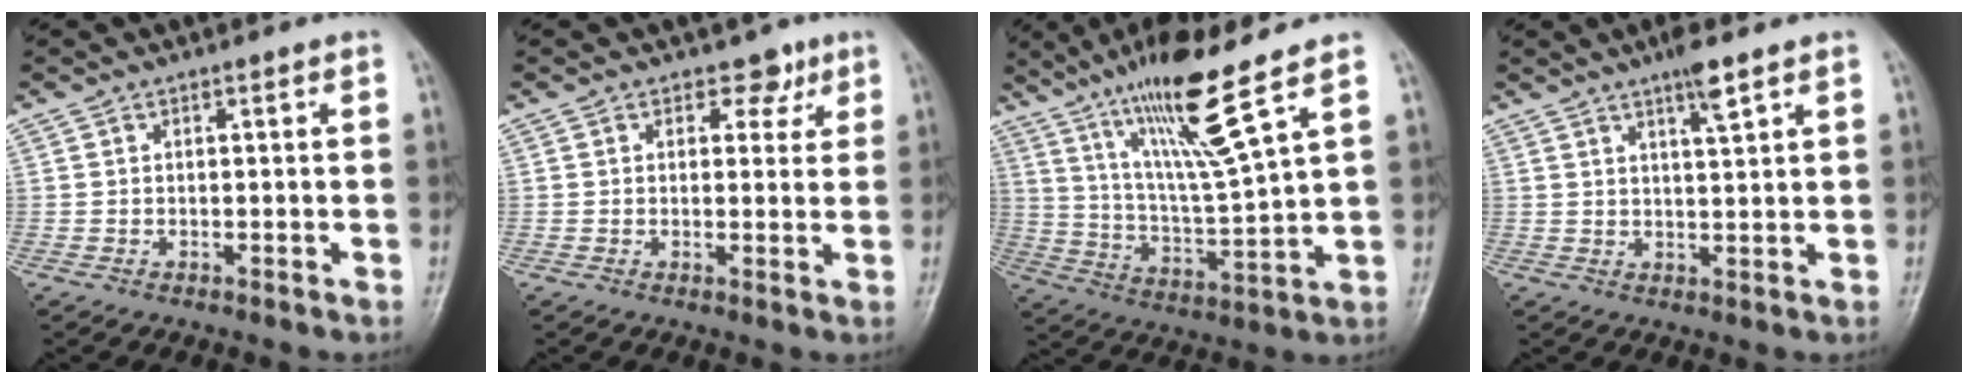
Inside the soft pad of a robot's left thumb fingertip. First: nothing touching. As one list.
[{"total": 3.7, "force": [2.2, 2.7, 1.3], "torque": [0.011, -0.008, 0.026]}, {"total": 15.3, "force": [9.8, 0.2, 11.7], "torque": [-0.208, -0.060, 0.184]}, {"total": 4.5, "force": [2.8, 0.5, 3.4], "torque": [-0.057, -0.012, 0.049]}]